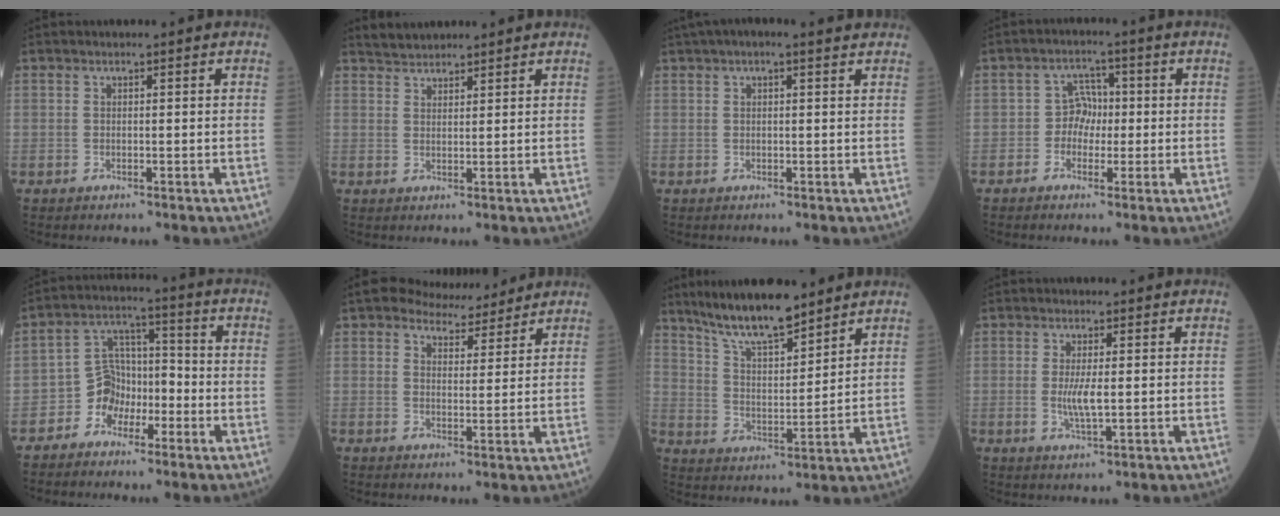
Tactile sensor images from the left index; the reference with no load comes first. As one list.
[{"total": 2.8, "force": [2.8, 0.6, 0.1], "torque": [-0.010, 0.019, 0.053]}, {"total": 5.1, "force": [3.8, 1.0, 3.2], "torque": [-0.057, 0.037, 0.053]}, {"total": 3.6, "force": [-0.6, 3.1, 1.7], "torque": [-0.024, 0.011, -0.020]}, {"total": 6.0, "force": [-3.4, 4.6, 1.8], "torque": [-0.026, 0.018, -0.066]}, {"total": 5.9, "force": [5.4, 2.2, 1.2], "torque": [-0.023, 0.011, 0.081]}, {"total": 11.3, "force": [9.5, 2.0, 5.8], "torque": [-0.112, 0.003, 0.175]}, {"total": 3.6, "force": [-0.1, 0.7, 3.5], "torque": [-0.076, -0.007, -0.001]}]